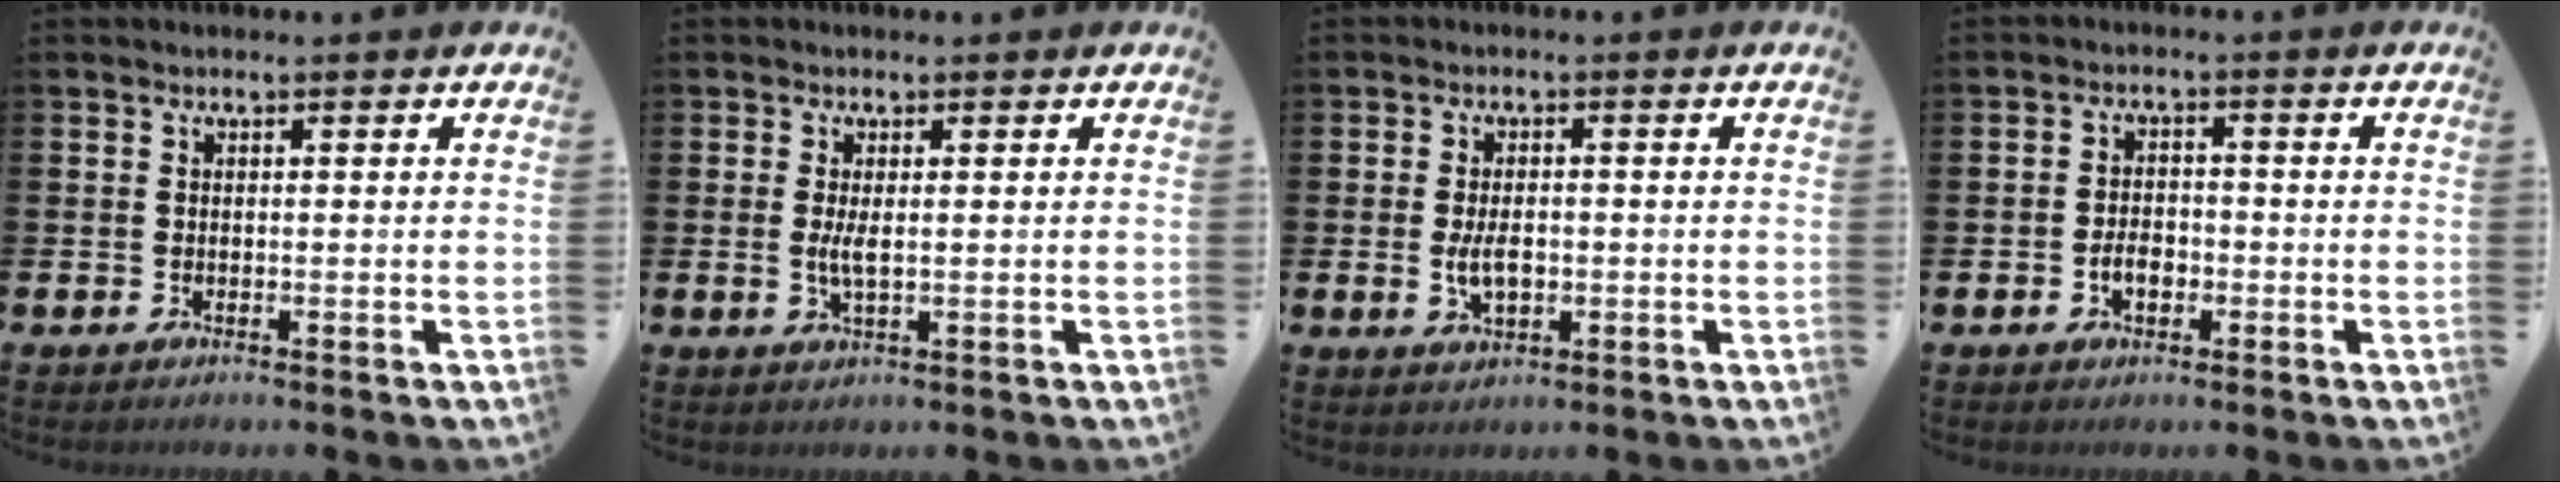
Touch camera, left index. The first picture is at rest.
{"total": 2.4, "force": [0.2, 0.7, 2.3], "torque": [-0.038, -0.001, 0.001]}
{"total": 3.7, "force": [-0.3, 2.1, 3.0], "torque": [-0.044, -0.001, -0.008]}
{"total": 3.0, "force": [-1.0, 1.9, 2.1], "torque": [-0.026, -0.002, -0.023]}